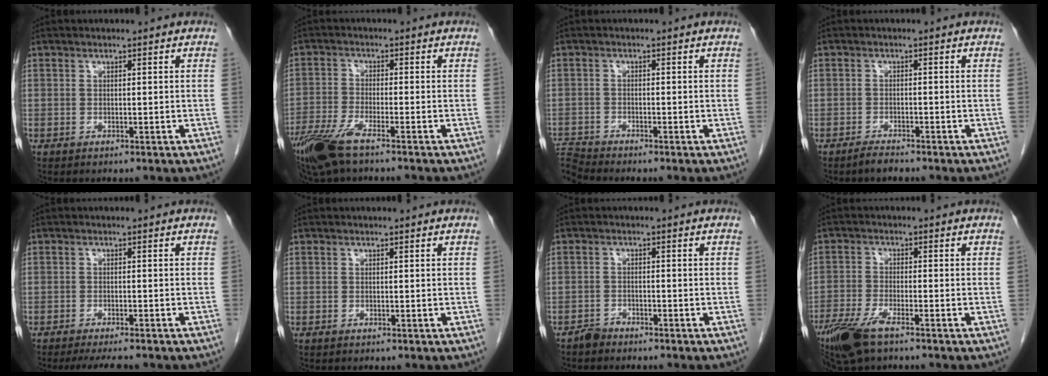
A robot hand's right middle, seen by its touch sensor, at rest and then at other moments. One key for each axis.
{"total": 7.6, "fx": -5.5, "fy": 0.9, "fz": 5.2, "tx": -0.108, "ty": -0.017, "tz": -0.108}
{"total": 3.6, "fx": -3.4, "fy": -1.0, "fz": -0.4, "tx": -0.001, "ty": -0.011, "tz": -0.064}
{"total": 1.8, "fx": -1.7, "fy": 0.2, "fz": 0.7, "tx": -0.021, "ty": -0.005, "tz": -0.028}
{"total": 5.6, "fx": -4.9, "fy": 0.8, "fz": 2.7, "tx": -0.037, "ty": -0.010, "tz": -0.072}
{"total": 0.0}
{"total": 1.6, "fx": -1.6, "fy": 0.5, "fz": 0.0, "tx": -0.003, "ty": 0.000, "tz": -0.028}
{"total": 7.3, "fx": -5.1, "fy": 1.7, "fz": 5.0, "tx": -0.106, "ty": -0.015, "tz": -0.094}